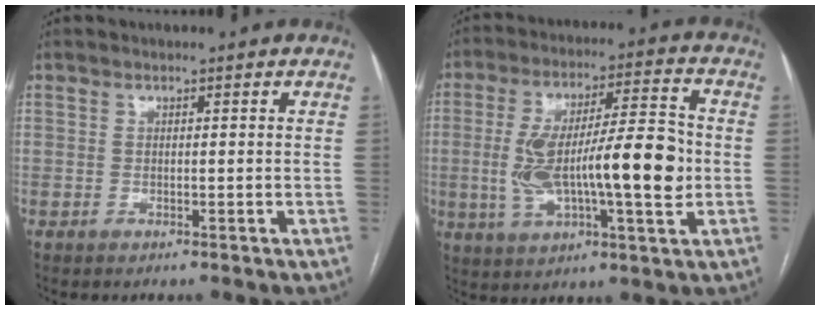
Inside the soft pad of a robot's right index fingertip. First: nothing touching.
{"total": 17.3, "force": [-1.4, 3.5, 16.8], "torque": [-0.302, 0.018, -0.019]}